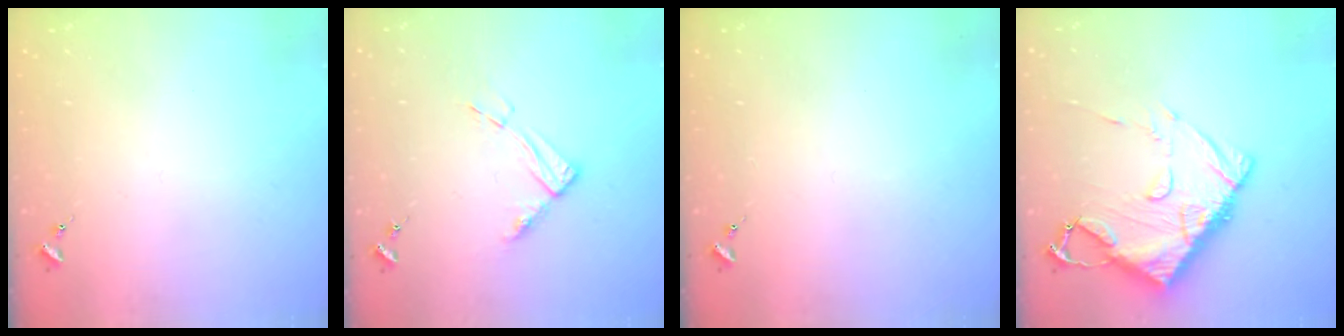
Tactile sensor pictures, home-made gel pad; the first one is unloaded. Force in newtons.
{"total": 8.7, "press": 8.6, "slide": 0.9}
{"total": 0.0}
{"total": 14.3, "press": 14.2, "slide": 1.3}